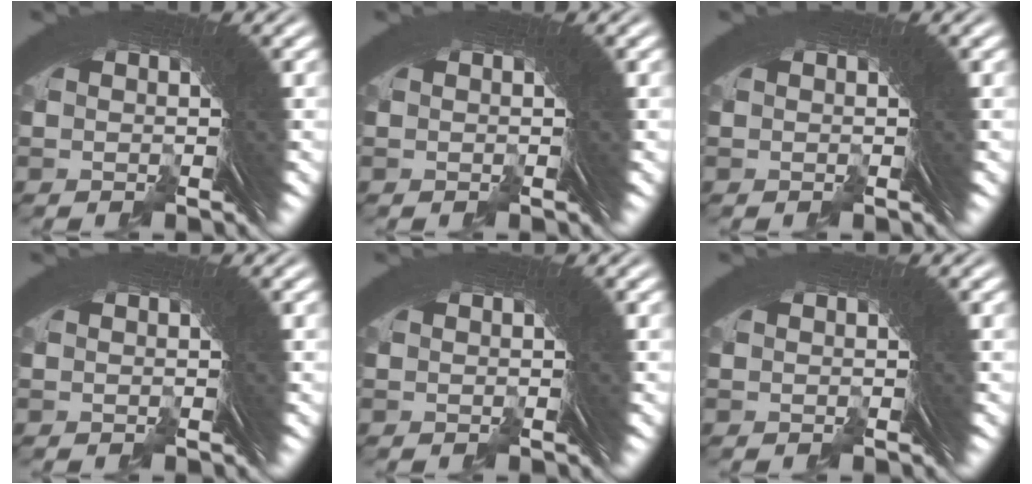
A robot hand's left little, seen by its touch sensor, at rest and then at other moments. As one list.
[{"total": 0.0}, {"total": 0.0}, {"total": 0.0}, {"total": 0.0}, {"total": 0.0}]